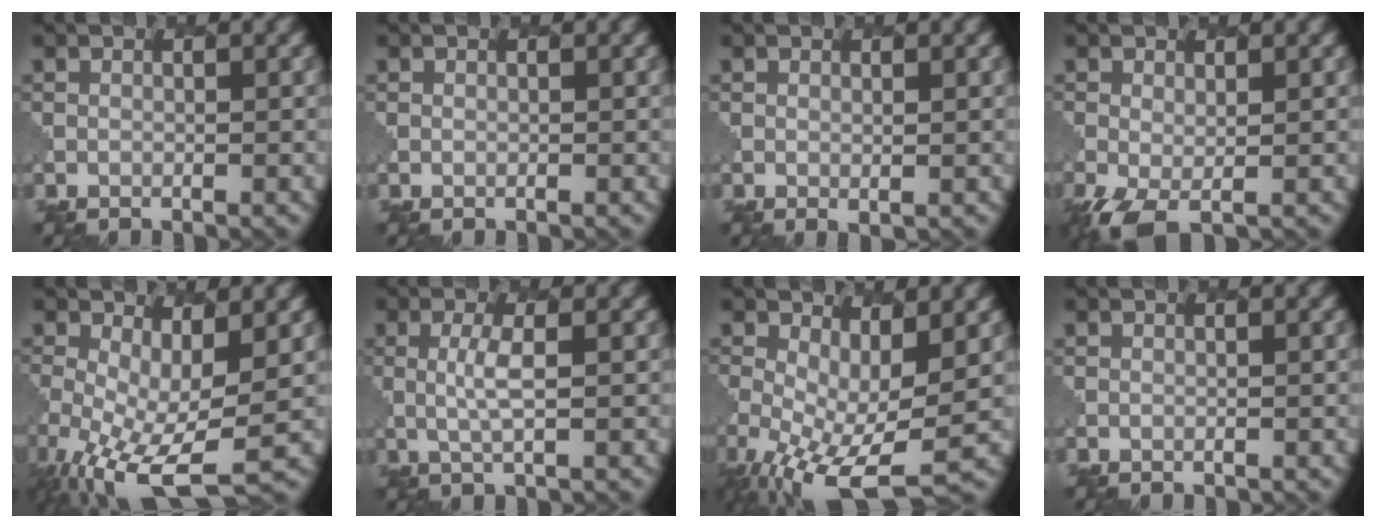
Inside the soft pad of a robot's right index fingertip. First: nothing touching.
{"total": 0.0}
{"total": 0.5, "force": [0.3, 0.0, 0.4], "torque": [-0.008, -0.007, 0.009]}
{"total": 2.8, "force": [-1.4, 1.2, 2.1], "torque": [-0.057, -0.014, -0.023]}
{"total": 9.1, "force": [-2.7, 3.9, 7.7], "torque": [-0.164, -0.032, -0.035]}
{"total": 1.9, "force": [0.4, 0.4, 1.8], "torque": [-0.043, -0.004, 0.011]}
{"total": 9.0, "force": [-2.5, 3.9, 7.8], "torque": [-0.161, -0.028, -0.031]}
{"total": 0.0}